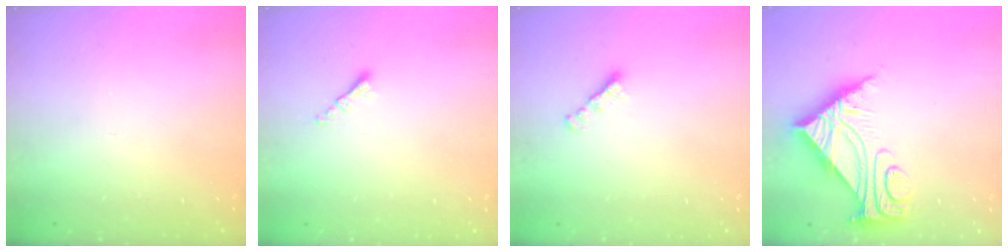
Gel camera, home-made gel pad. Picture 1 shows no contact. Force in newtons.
{"total": 1.3, "press": 1.2, "slide": 0.6}
{"total": 2.7, "press": 2.6, "slide": 0.7}
{"total": 7.1, "press": 7.0, "slide": 0.7}